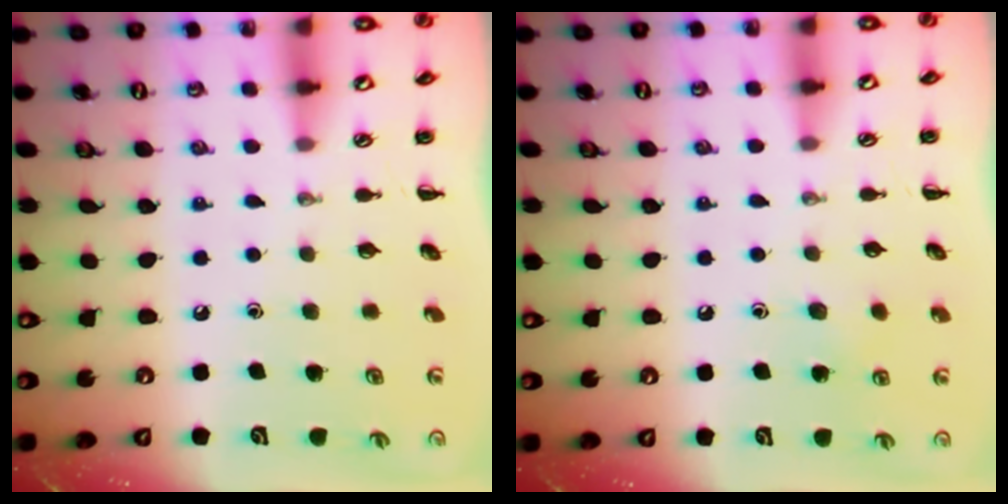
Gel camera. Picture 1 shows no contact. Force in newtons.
{"total": 4.9, "press": 4.6, "slide": 1.5}